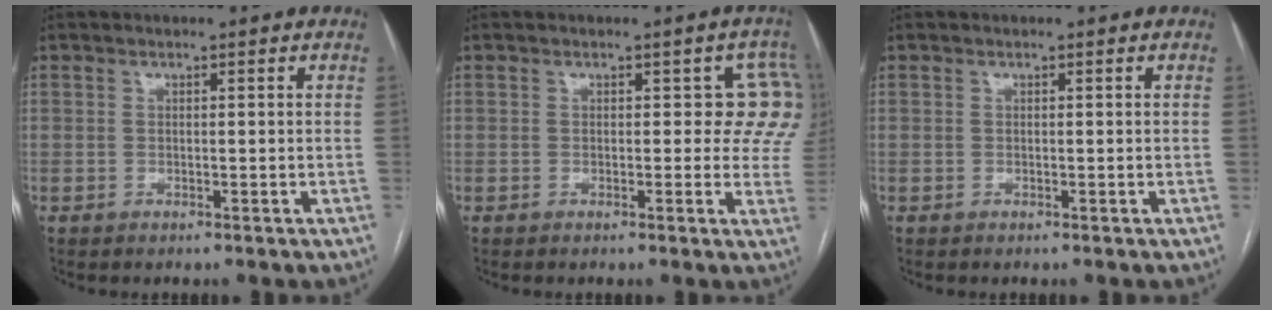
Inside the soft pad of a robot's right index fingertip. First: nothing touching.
{"total": 6.3, "force": [1.9, 3.8, 4.7], "torque": [-0.022, 0.009, 0.009]}
{"total": 0.0}